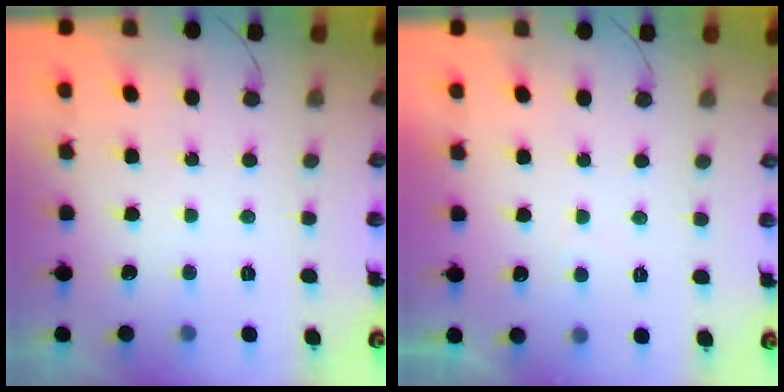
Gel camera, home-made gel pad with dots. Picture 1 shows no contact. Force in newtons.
{"total": 0.5, "press": 0.0, "slide": 0.5}